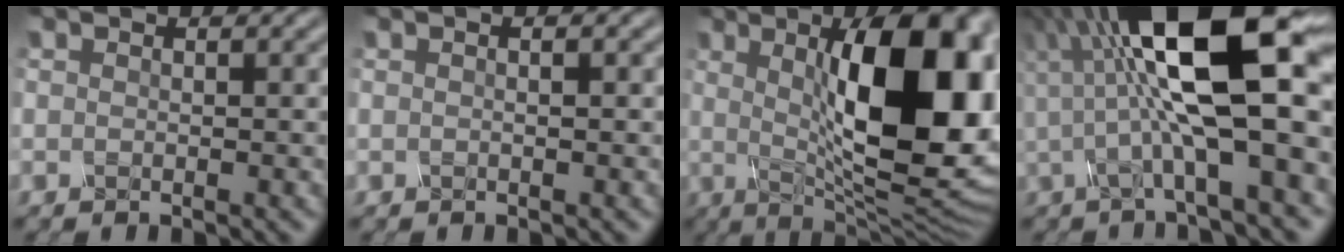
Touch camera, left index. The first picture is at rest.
{"total": 0.8, "force": [0.2, 0.1, 0.8], "torque": [-0.015, 0.000, 0.000]}
{"total": 14.7, "force": [1.8, 4.8, 13.8], "torque": [-0.177, 0.004, 0.023]}
{"total": 14.1, "force": [2.3, 4.1, 13.3], "torque": [-0.213, 0.017, 0.030]}